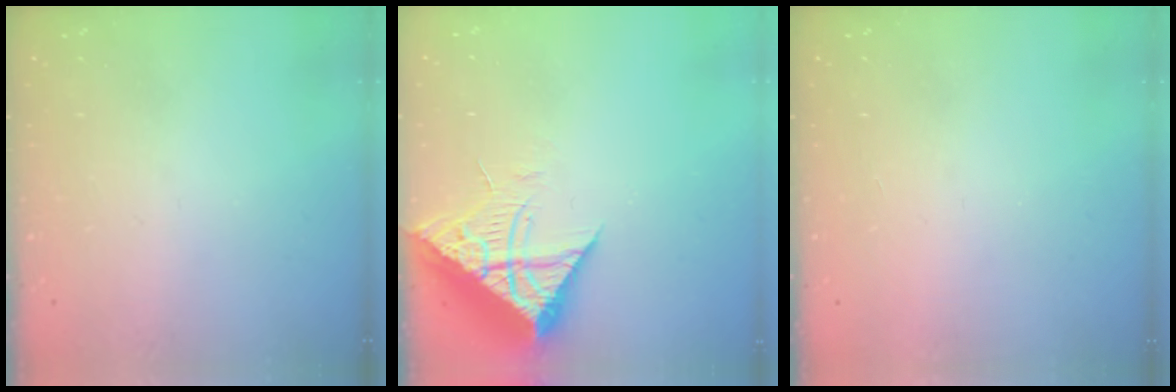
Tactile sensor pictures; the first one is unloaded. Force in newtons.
{"total": 11.8, "press": 11.7, "slide": 1.2}
{"total": 1.5, "press": 1.5, "slide": 0.1}